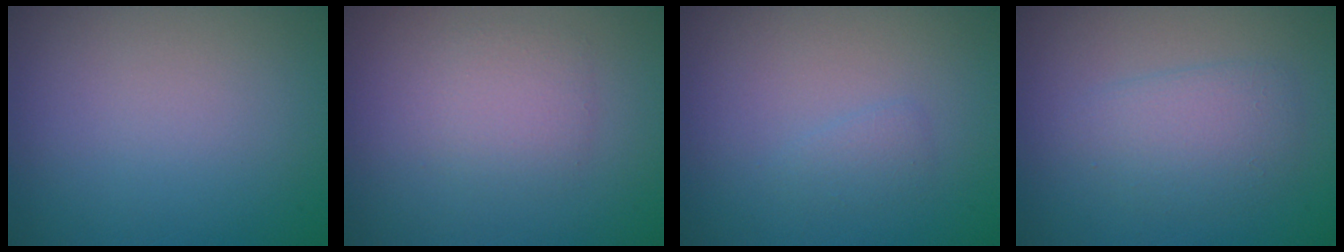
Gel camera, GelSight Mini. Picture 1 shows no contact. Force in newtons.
{"total": 1.9, "press": 1.9, "slide": 0.1}
{"total": 0.9, "press": 0.9, "slide": 0.1}
{"total": 2.5, "press": 2.5, "slide": 0.1}